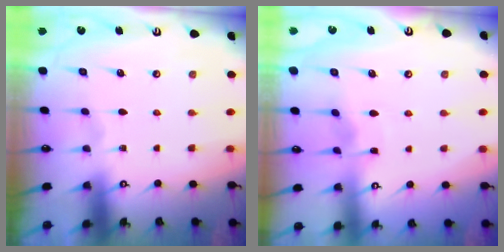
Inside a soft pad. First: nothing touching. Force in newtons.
{"total": 2.6, "press": 2.6, "slide": 0.2}